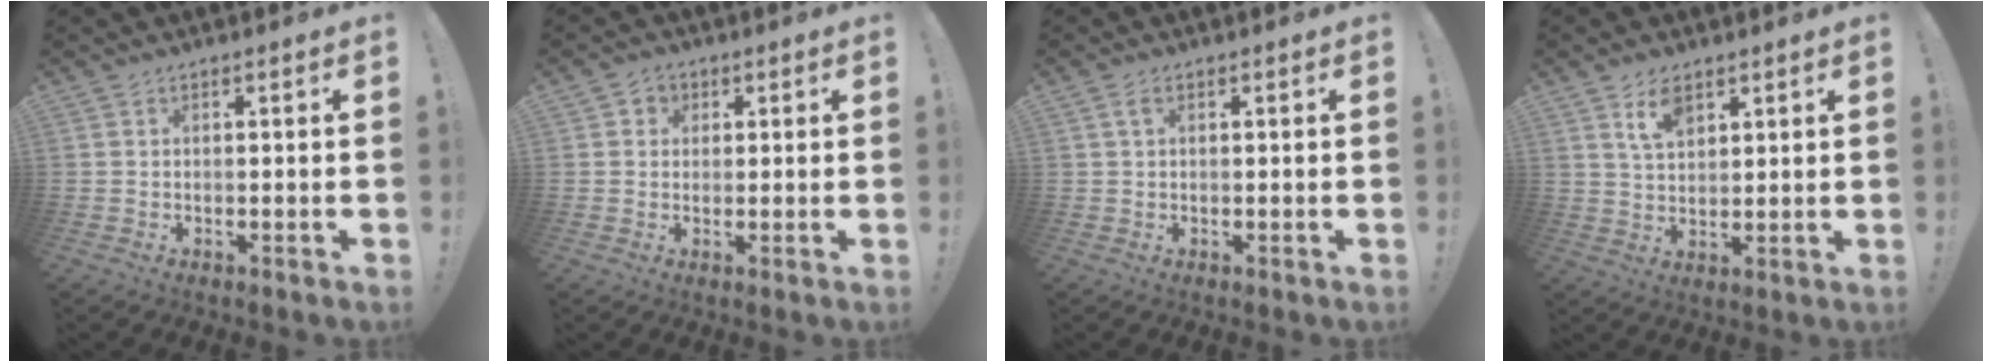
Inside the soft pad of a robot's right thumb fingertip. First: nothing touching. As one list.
[{"total": 3.2, "force": [0.8, 3.0, 0.9], "torque": [-0.007, -0.002, 0.012]}, {"total": 2.2, "force": [1.1, 1.1, 1.6], "torque": [-0.026, 0.000, 0.019]}, {"total": 6.7, "force": [4.1, 3.4, 4.0], "torque": [-0.067, -0.016, 0.075]}]